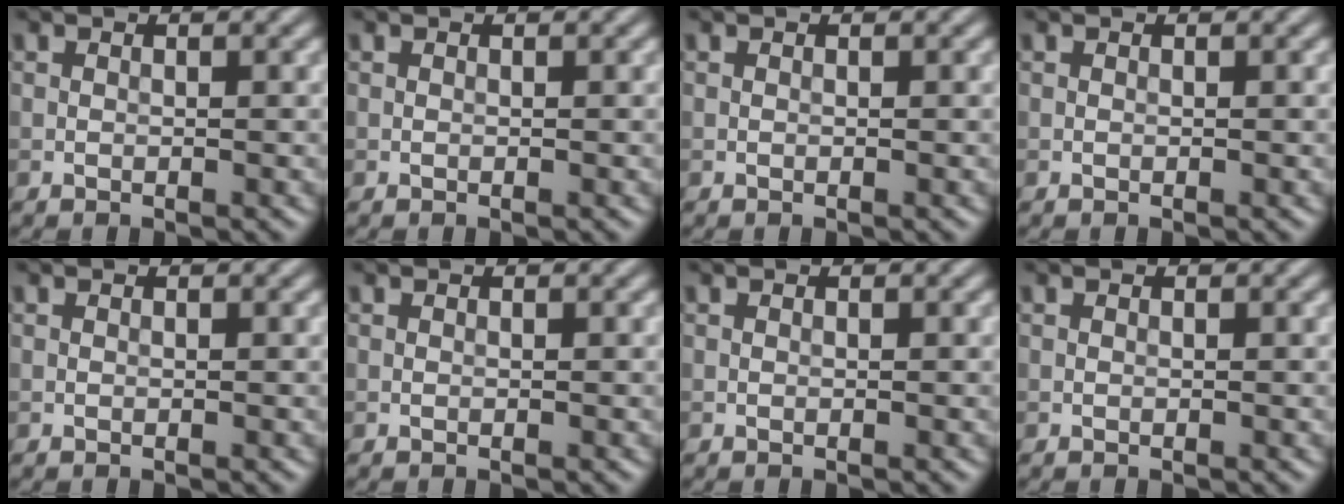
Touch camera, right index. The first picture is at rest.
{"total": 0.0}
{"total": 0.0}
{"total": 0.0}
{"total": 0.0}
{"total": 0.0}
{"total": 0.0}
{"total": 0.0}